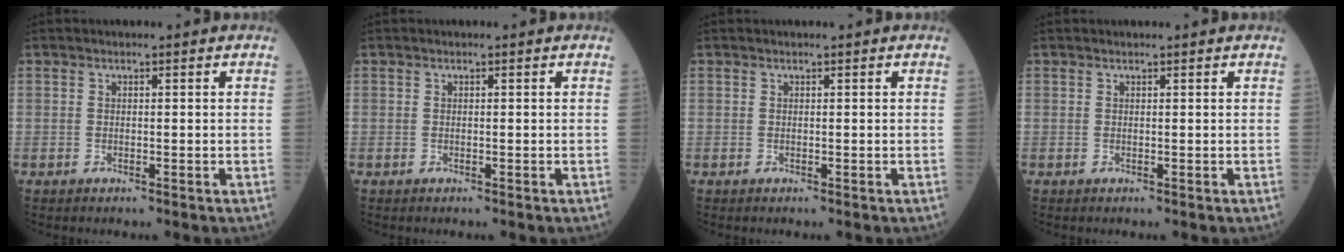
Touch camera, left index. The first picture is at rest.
{"total": 0.0}
{"total": 0.0}
{"total": 0.9, "force": [0.9, 0.0, 0.2], "torque": [-0.010, 0.004, 0.013]}